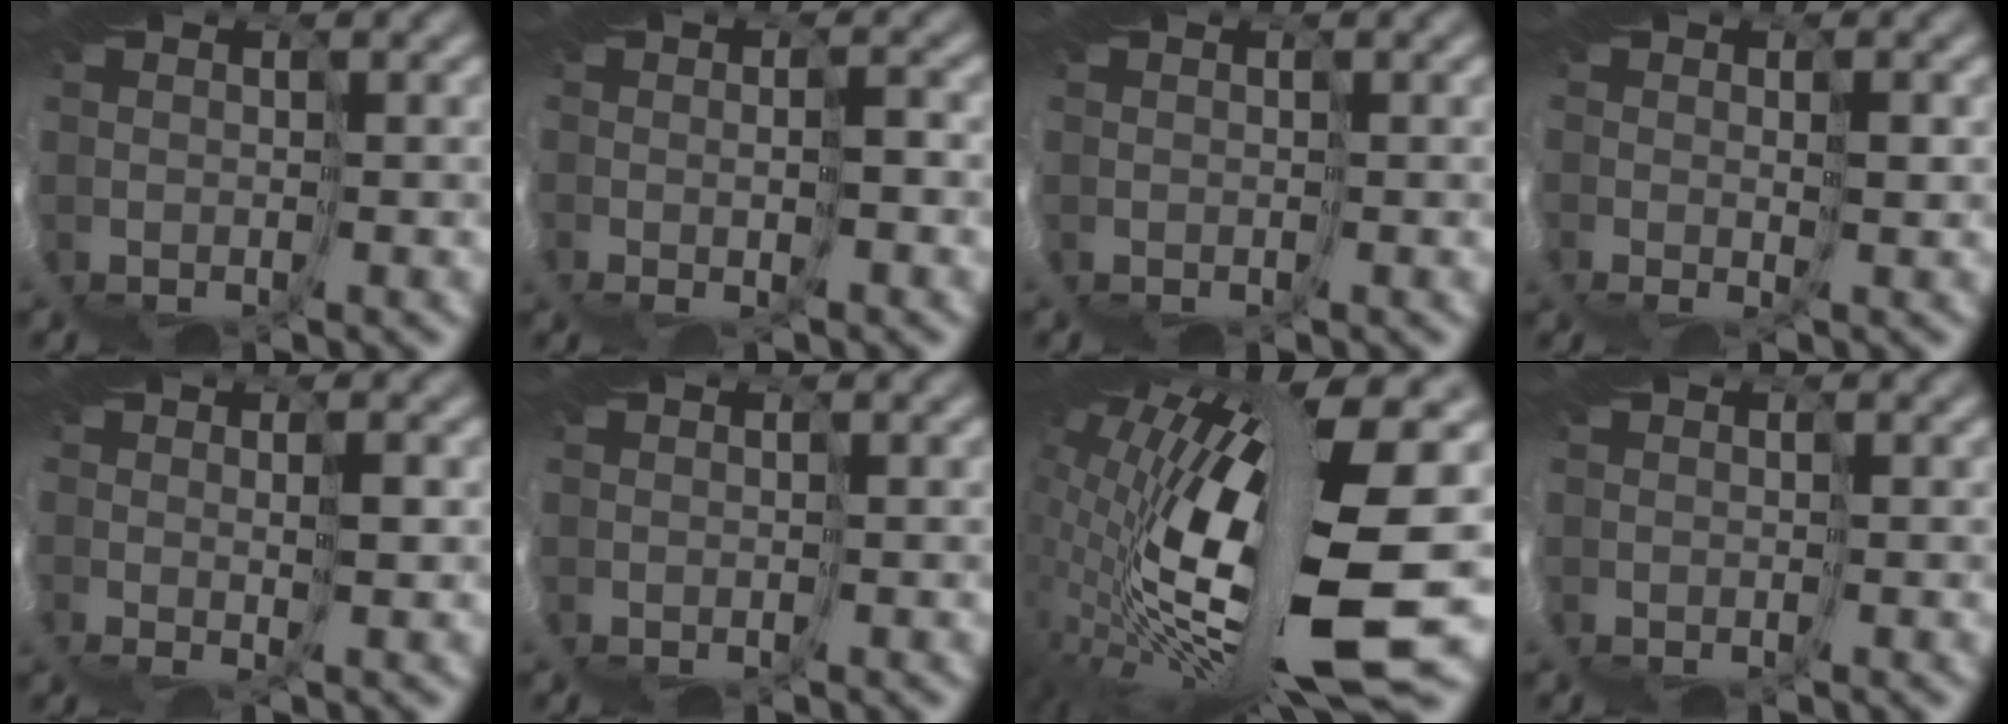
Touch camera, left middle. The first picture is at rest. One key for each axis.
{"total": 2.0, "fx": 0.0, "fy": -0.8, "fz": 1.8, "tx": -0.035, "ty": -0.006, "tz": 0.004}
{"total": 0.0}
{"total": 1.9, "fx": 1.0, "fy": -0.3, "fz": 1.6, "tx": -0.026, "ty": 0.002, "tz": 0.016}
{"total": 2.1, "fx": 1.3, "fy": -0.6, "fz": 1.5, "tx": -0.030, "ty": -0.003, "tz": 0.024}
{"total": 0.0}
{"total": 14.7, "fx": 2.2, "fy": 2.3, "fz": 14.3, "tx": -0.273, "ty": -0.048, "tz": 0.055}
{"total": 0.0}